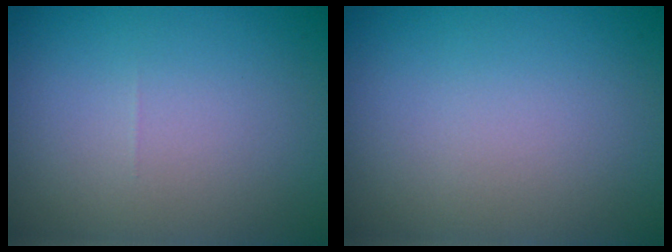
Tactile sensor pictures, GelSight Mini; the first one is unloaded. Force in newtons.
{"total": 0.0}